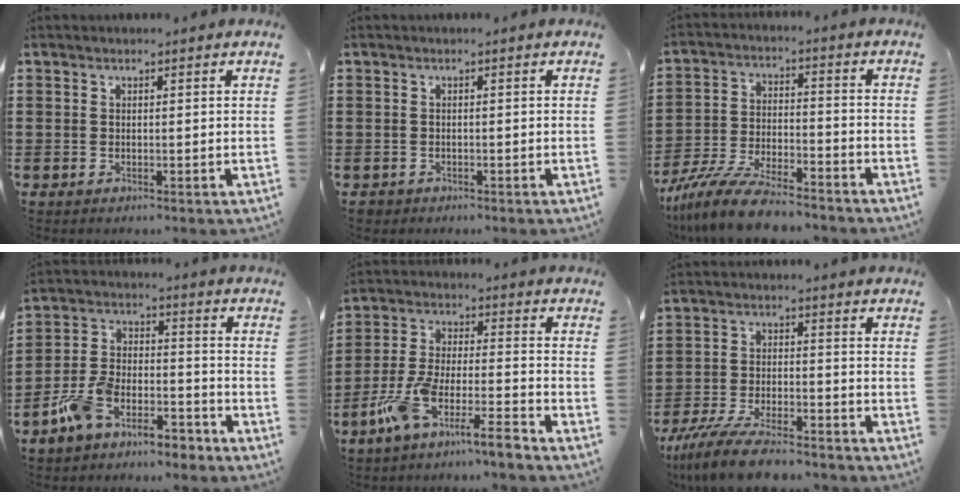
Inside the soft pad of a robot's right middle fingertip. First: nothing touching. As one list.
[{"total": 0.7, "force": [-0.6, 0.4, 0.0], "torque": [-0.001, 0.003, -0.015]}, {"total": 9.6, "force": [-8.6, 1.5, 4.1], "torque": [-0.084, 0.016, -0.167]}, {"total": 8.2, "force": [-7.0, 2.8, 3.3], "torque": [-0.075, 0.018, -0.140]}, {"total": 9.0, "force": [-7.4, 0.4, 5.0], "torque": [-0.118, -0.004, -0.152]}, {"total": 8.1, "force": [-7.1, 1.3, 3.6], "torque": [-0.075, 0.007, -0.136]}]